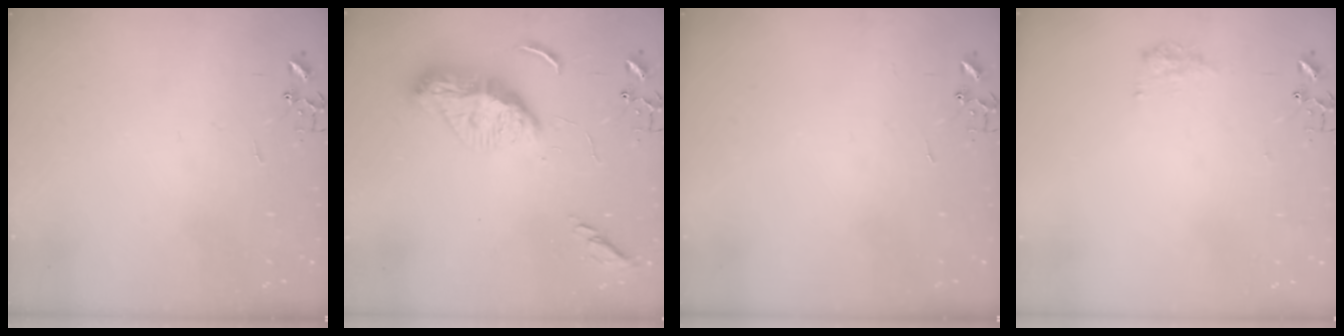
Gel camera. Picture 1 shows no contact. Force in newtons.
{"total": 13.7, "press": 13.6, "slide": 1.2}
{"total": 0.0}
{"total": 8.0, "press": 8.0, "slide": 0.4}